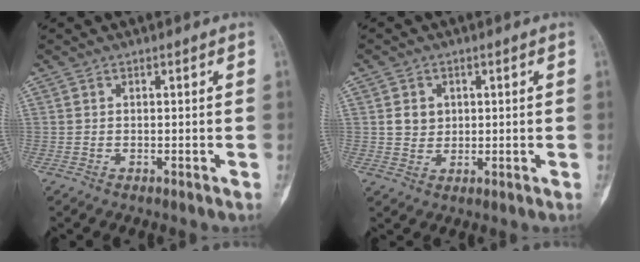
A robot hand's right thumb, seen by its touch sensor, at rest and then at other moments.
{"total": 3.7, "force": [0.9, 3.2, 1.6], "torque": [-0.010, -0.003, 0.018]}